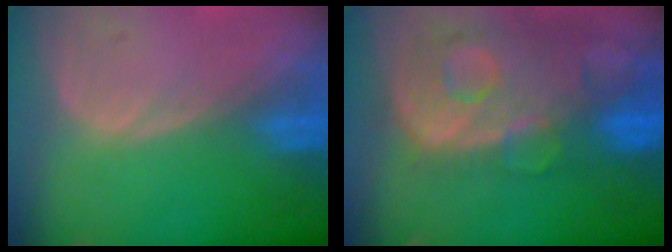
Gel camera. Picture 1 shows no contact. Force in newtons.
{"total": 13.2, "press": 10.9, "slide": 7.5}